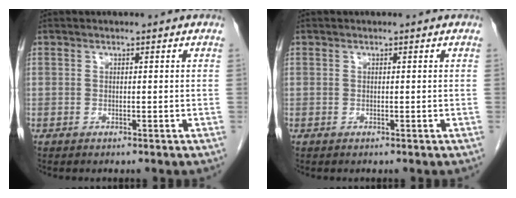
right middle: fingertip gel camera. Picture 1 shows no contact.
{"total": 0.0}